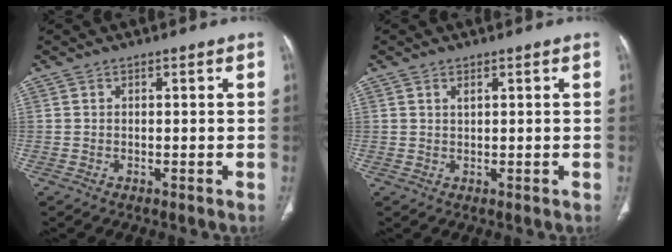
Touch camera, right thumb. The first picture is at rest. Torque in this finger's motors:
{"motor_torque": [-0.35, 0.18, -0.13, 0.16, 0.02]}